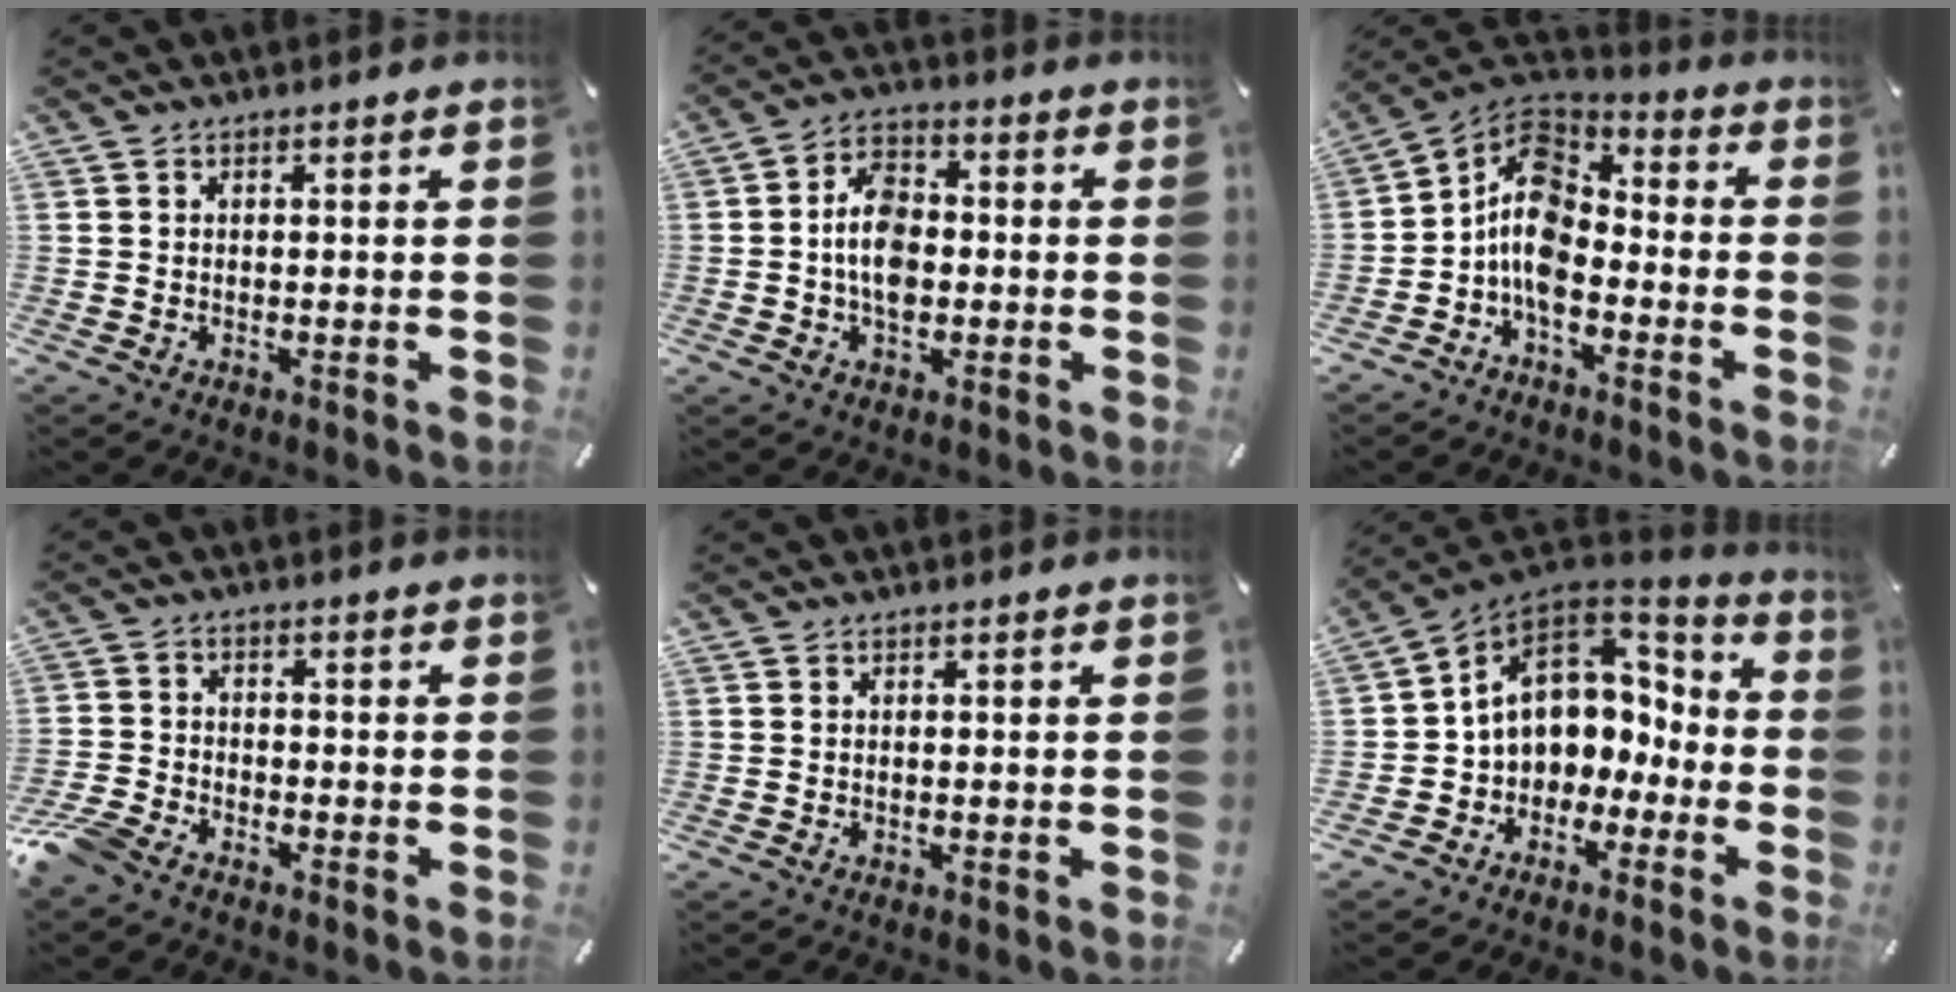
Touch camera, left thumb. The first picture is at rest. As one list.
[{"total": 9.0, "force": [-1.4, 6.1, 6.5], "torque": [-0.118, 0.011, -0.027]}, {"total": 11.5, "force": [-4.6, 7.4, 7.6], "torque": [-0.159, 0.024, -0.089]}, {"total": 5.1, "force": [-4.4, 1.9, 1.7], "torque": [-0.058, 0.009, -0.093]}, {"total": 0.0}, {"total": 10.5, "force": [1.7, 9.3, 4.4], "torque": [-0.096, -0.002, 0.043]}]